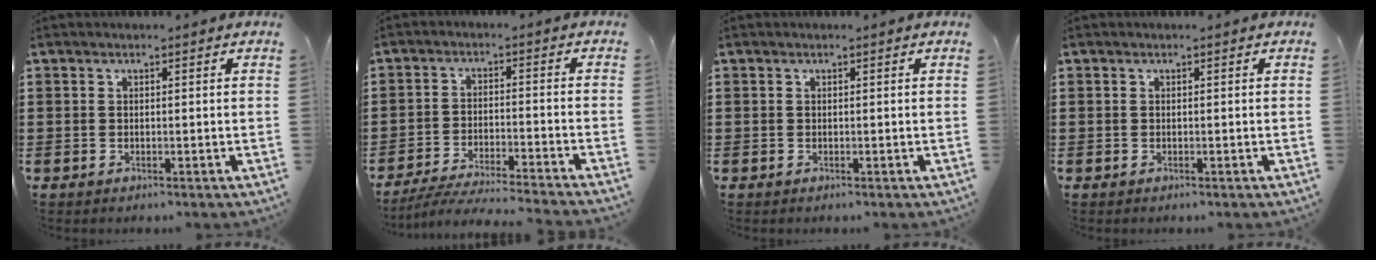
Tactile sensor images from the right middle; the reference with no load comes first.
{"total": 5.0, "force": [-4.8, -0.2, 1.5], "torque": [-0.031, -0.010, -0.095]}
{"total": 0.0}
{"total": 0.0}